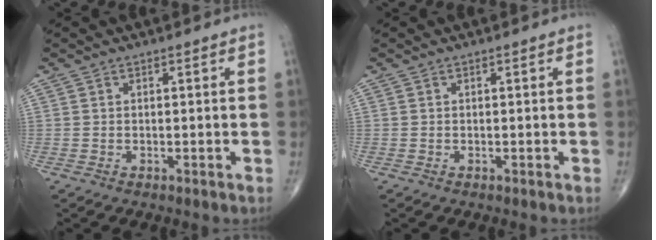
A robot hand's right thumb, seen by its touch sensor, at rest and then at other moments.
{"total": 0.0}